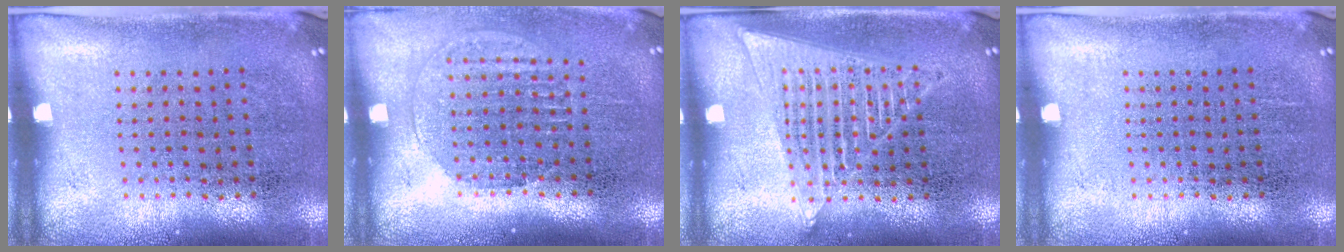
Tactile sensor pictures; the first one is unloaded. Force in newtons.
{"total": 1.4, "press": 1.2, "slide": 0.7}
{"total": 1.5, "press": 1.5, "slide": 0.1}
{"total": 0.0}